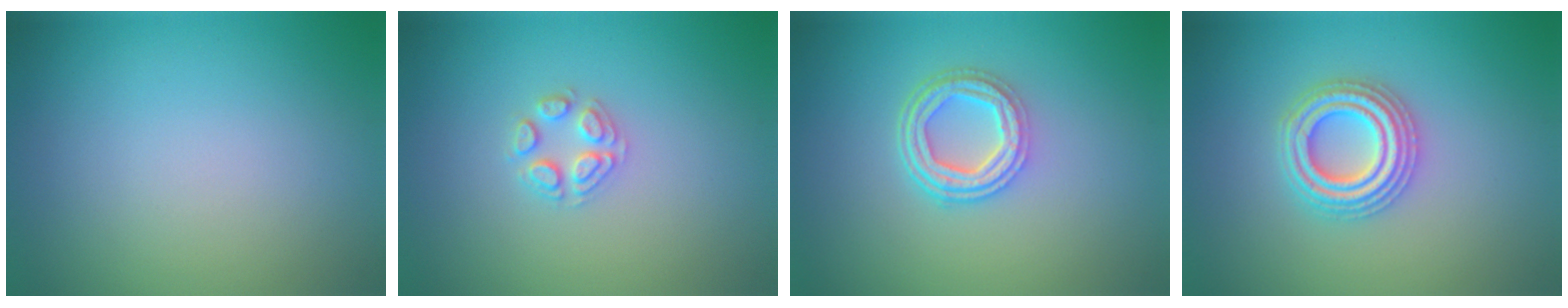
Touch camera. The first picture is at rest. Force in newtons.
{"total": 2.2, "press": 2.2, "slide": 0.2}
{"total": 4.3, "press": 3.3, "slide": 2.7}
{"total": 4.3, "press": 4.2, "slide": 0.8}